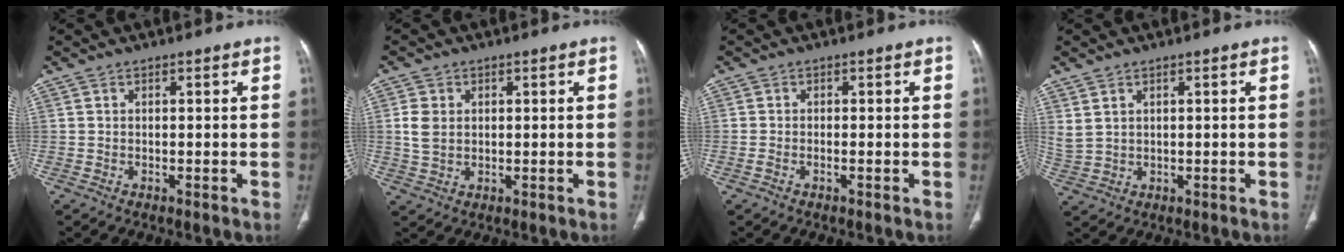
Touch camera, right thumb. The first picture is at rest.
{"total": 4.3, "force": [0.8, 3.3, 2.6], "torque": [-0.050, 0.000, 0.018]}
{"total": 1.0, "force": [-0.5, 0.2, 0.8], "torque": [-0.027, 0.004, -0.011]}
{"total": 3.3, "force": [1.7, 2.2, 1.8], "torque": [-0.045, -0.004, 0.048]}